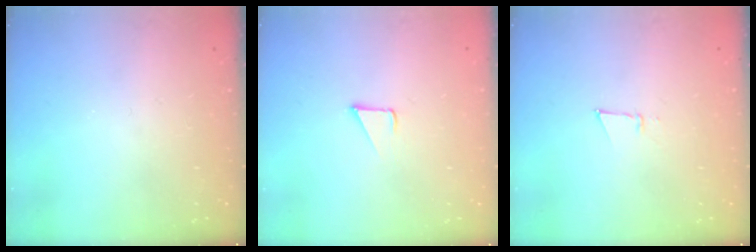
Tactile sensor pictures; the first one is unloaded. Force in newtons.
{"total": 2.8, "press": 2.8, "slide": 0.2}
{"total": 3.1, "press": 3.1, "slide": 0.7}